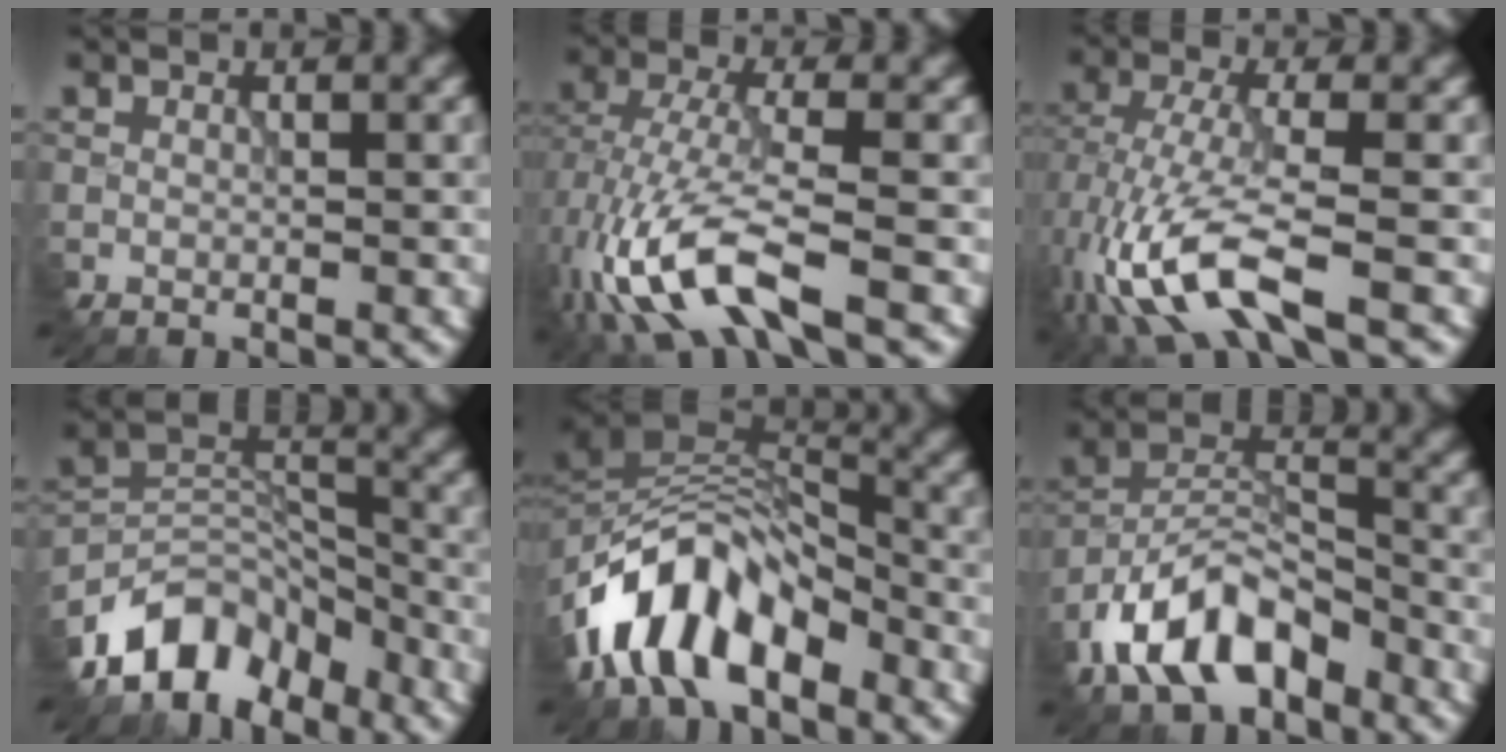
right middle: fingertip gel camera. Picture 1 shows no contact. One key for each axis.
{"total": 8.4, "fx": -4.1, "fy": 2.7, "fz": 6.8, "tx": -0.163, "ty": 0.009, "tz": -0.082}
{"total": 7.6, "fx": -4.0, "fy": 2.1, "fz": 6.1, "tx": -0.148, "ty": 0.005, "tz": -0.079}
{"total": 6.8, "fx": -5.5, "fy": 3.6, "fz": 1.7, "tx": -0.023, "ty": 0.004, "tz": -0.104}
{"total": 9.5, "fx": -5.6, "fy": 4.9, "fz": 5.9, "tx": -0.101, "ty": 0.015, "tz": -0.108}
{"total": 7.8, "fx": -5.5, "fy": 3.7, "fz": 4.2, "tx": -0.082, "ty": 0.012, "tz": -0.108}